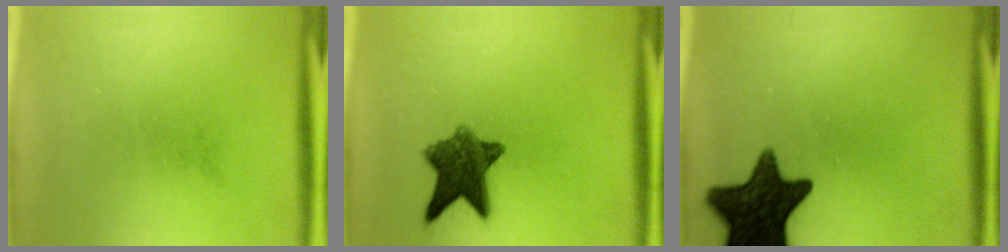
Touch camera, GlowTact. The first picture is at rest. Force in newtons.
{"total": 8.8}
{"total": 15.4}